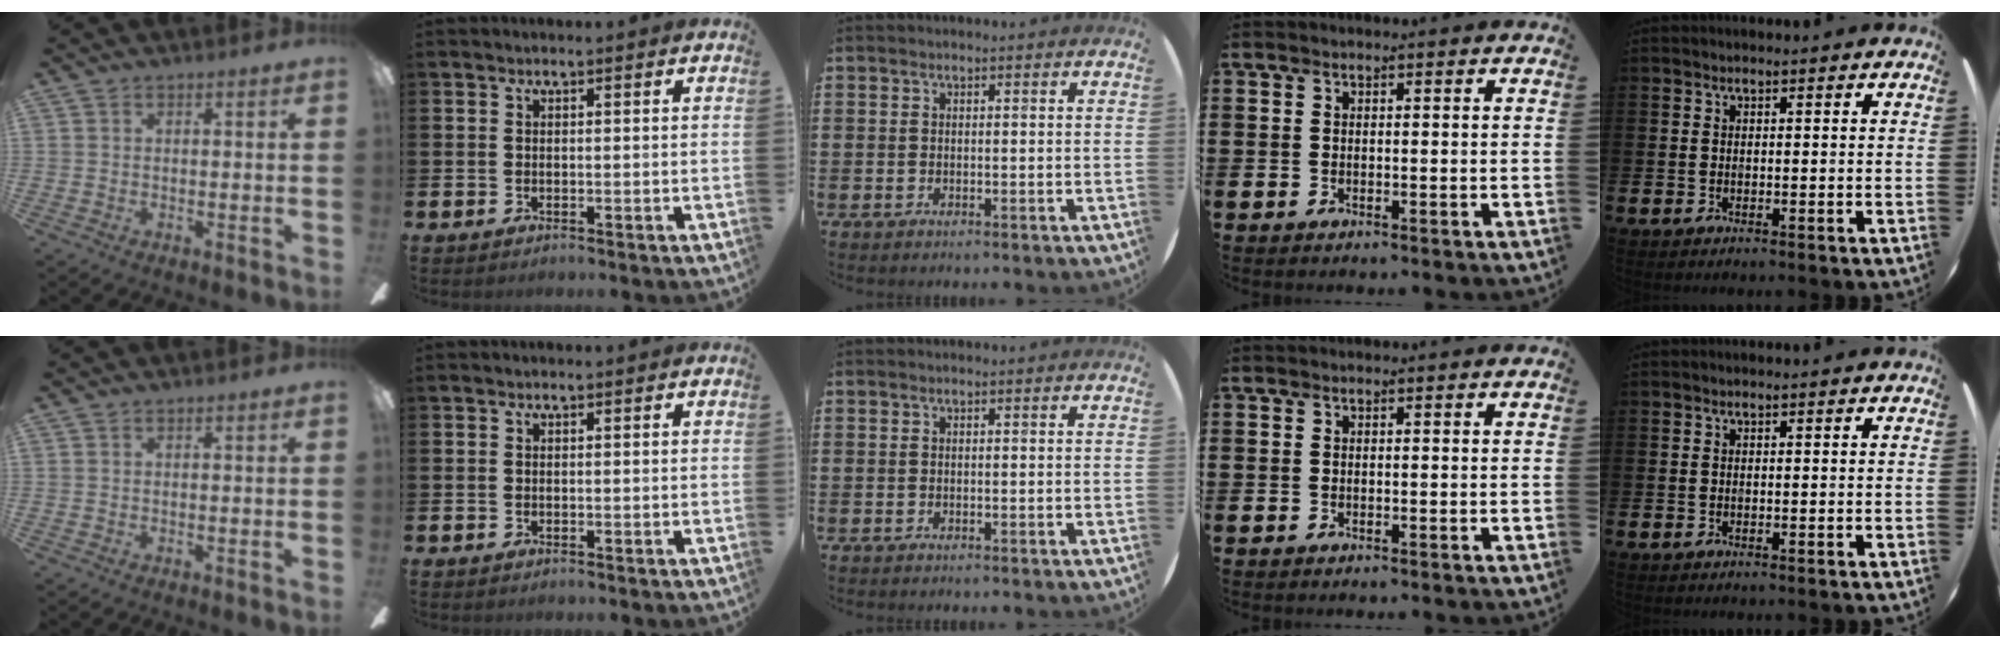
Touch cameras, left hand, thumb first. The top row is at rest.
{}